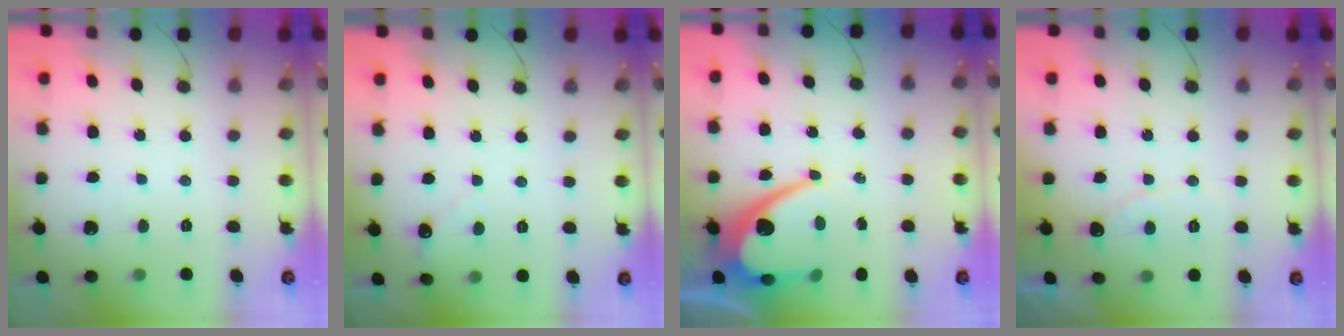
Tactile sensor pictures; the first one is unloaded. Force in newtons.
{"total": 2.7, "press": 2.7, "slide": 0.3}
{"total": 11.8, "press": 11.8, "slide": 0.7}
{"total": 4.5, "press": 4.5, "slide": 0.4}